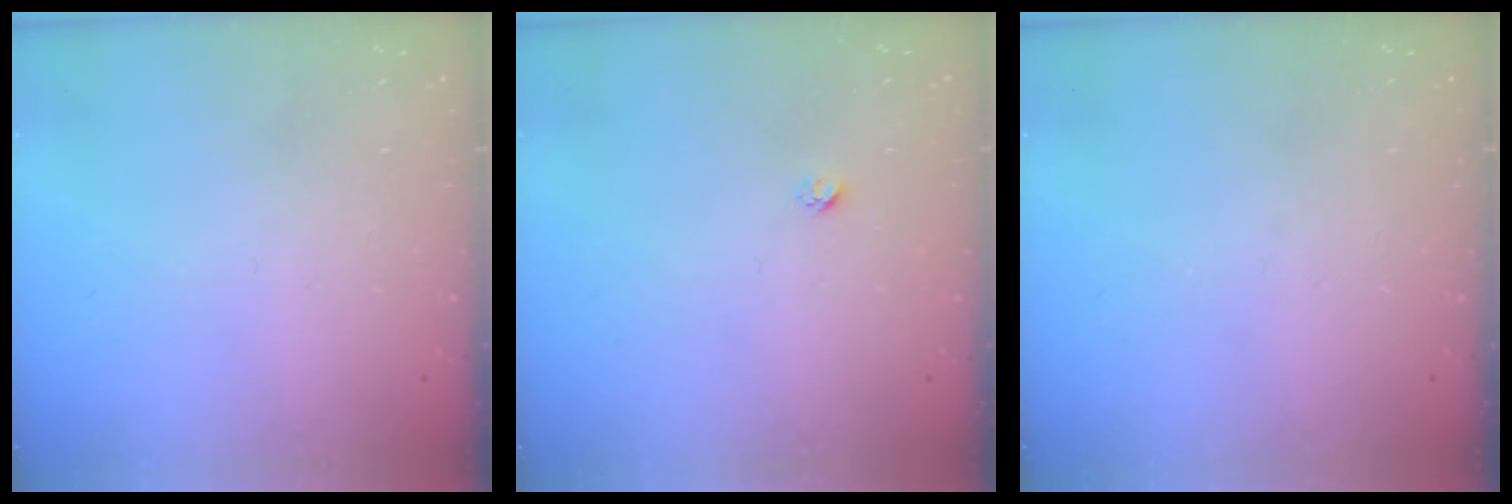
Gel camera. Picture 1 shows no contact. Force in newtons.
{"total": 1.9, "press": 1.9, "slide": 0.1}
{"total": 0.0}